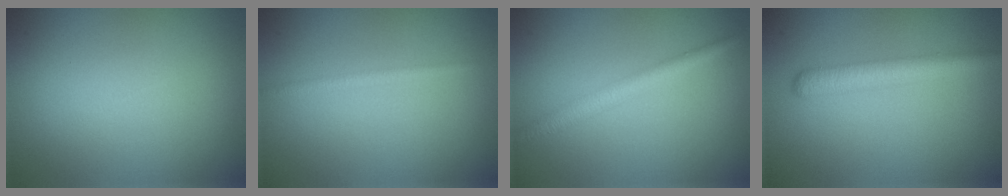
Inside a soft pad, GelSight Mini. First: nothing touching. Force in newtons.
{"total": 1.2, "press": 1.2, "slide": 0.1}
{"total": 2.5, "press": 2.5, "slide": 0.0}
{"total": 3.3, "press": 3.3, "slide": 0.1}